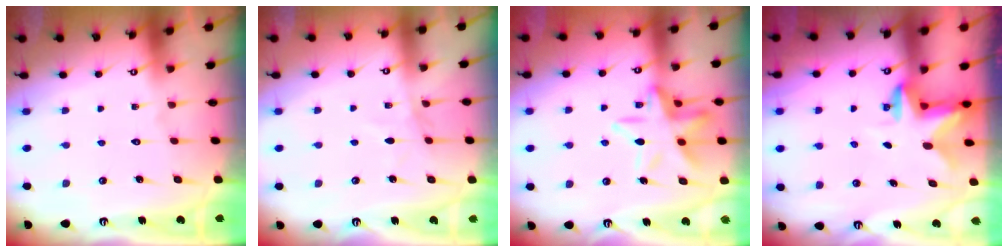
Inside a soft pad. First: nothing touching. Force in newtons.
{"total": 3.1, "press": 3.1, "slide": 0.4}
{"total": 13.4, "press": 13.4, "slide": 1.3}
{"total": 2.7, "press": 2.6, "slide": 0.5}